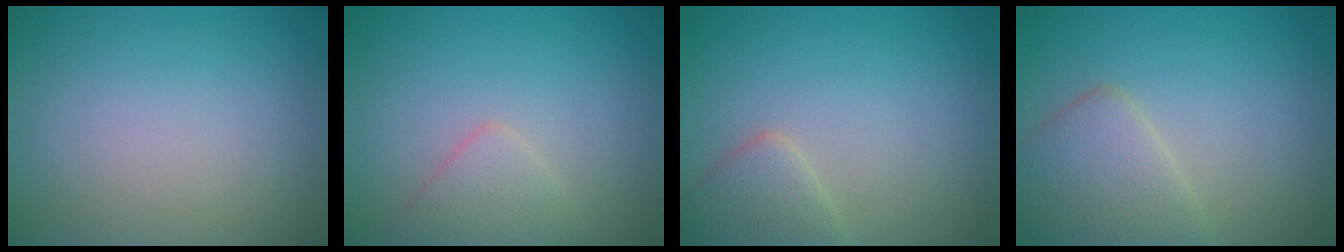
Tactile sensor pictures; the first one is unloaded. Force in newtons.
{"total": 2.1, "press": 2.1, "slide": 0.1}
{"total": 2.9, "press": 2.9, "slide": 0.1}
{"total": 4.2, "press": 4.2, "slide": 0.3}